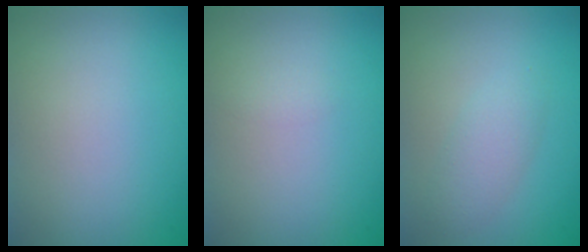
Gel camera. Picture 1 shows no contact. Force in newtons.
{"total": 0.6, "press": 0.6, "slide": 0.0}
{"total": 2.2, "press": 2.2, "slide": 0.1}